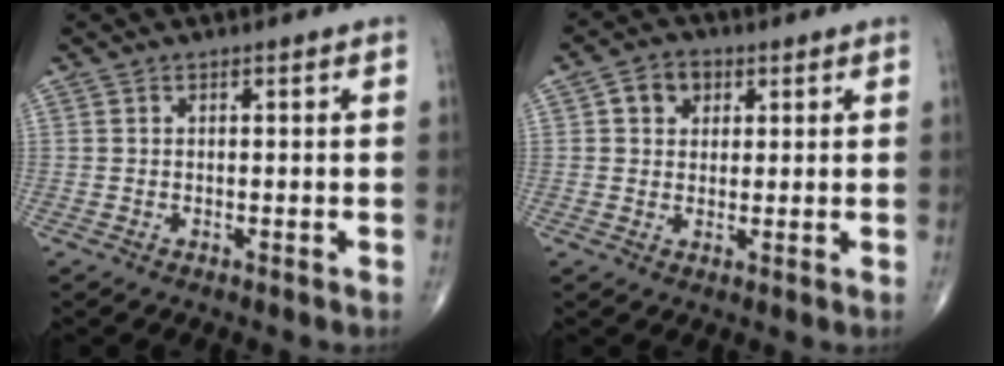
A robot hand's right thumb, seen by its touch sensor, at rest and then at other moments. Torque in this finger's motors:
{"motor_torque": [-0.27, 0.27, 0.04, 0.02, 0.04]}